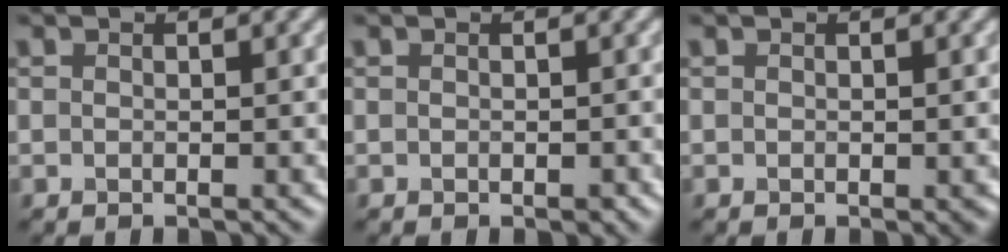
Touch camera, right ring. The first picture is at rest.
{"total": 0.0}
{"total": 0.0}